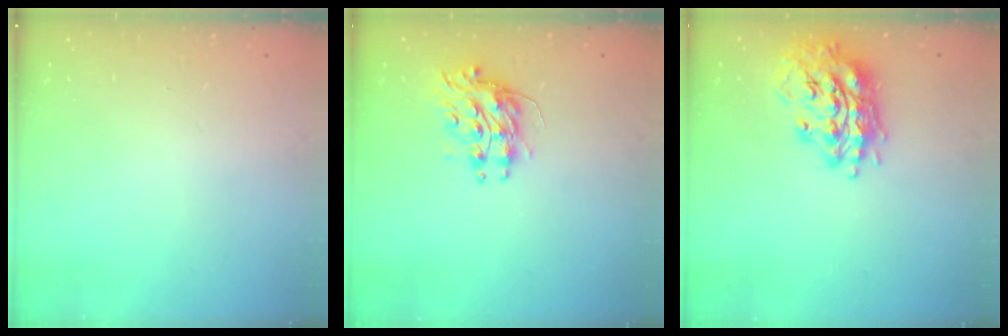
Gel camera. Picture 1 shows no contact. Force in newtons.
{"total": 9.0, "press": 9.0, "slide": 0.7}
{"total": 16.5, "press": 16.4, "slide": 1.9}